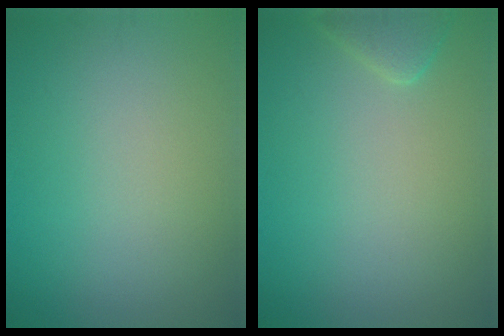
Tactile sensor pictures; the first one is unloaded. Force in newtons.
{"total": 1.8, "press": 1.8, "slide": 0.2}